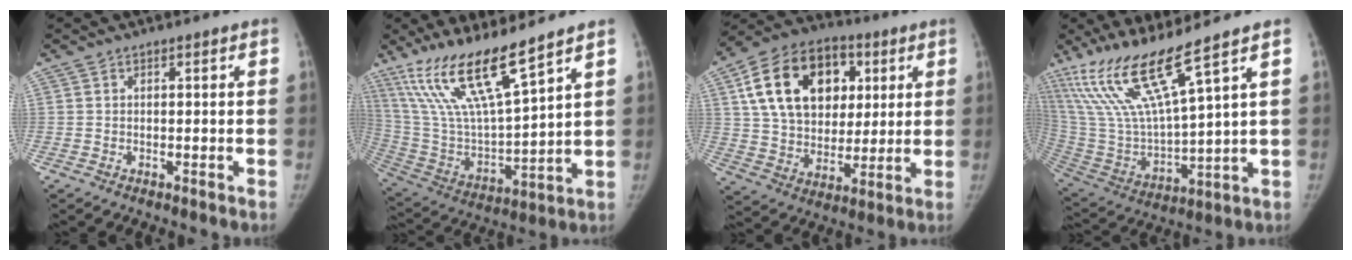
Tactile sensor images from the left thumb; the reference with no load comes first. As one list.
[{"total": 17.5, "force": [12.4, 2.4, 12.1], "torque": [-0.224, -0.065, 0.249]}, {"total": 21.7, "force": [6.8, 15.5, 13.7], "torque": [-0.216, 0.000, 0.112]}, {"total": 16.8, "force": [11.5, 1.1, 12.2], "torque": [-0.246, -0.059, 0.235]}]